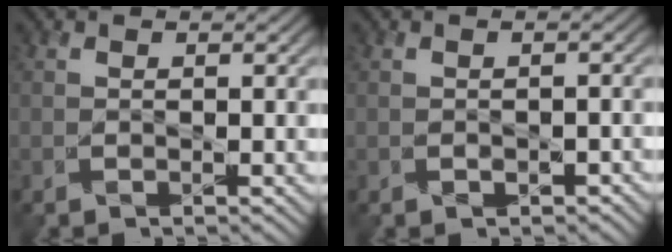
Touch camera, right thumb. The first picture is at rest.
{"total": 1.4, "force": [-0.6, 0.8, 0.9], "torque": [-0.017, -0.005, -0.007]}